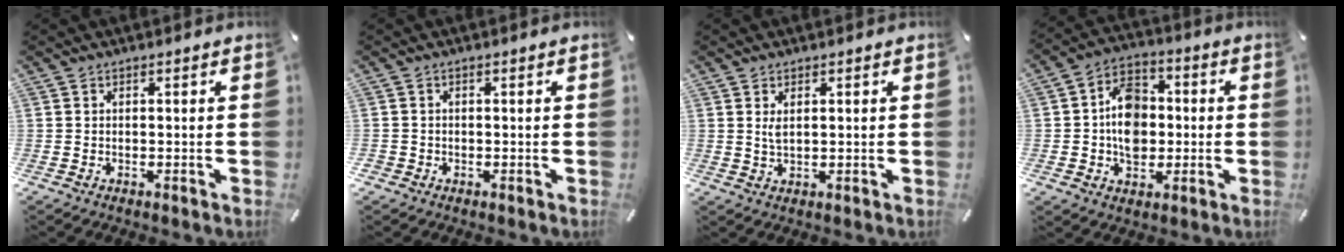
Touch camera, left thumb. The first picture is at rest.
{"total": 1.1, "force": [-0.4, 1.0, 0.1], "torque": [0.000, 0.003, -0.010]}
{"total": 2.3, "force": [0.9, 0.8, 2.0], "torque": [-0.042, 0.002, 0.015]}
{"total": 10.9, "force": [-0.8, 8.7, 6.4], "torque": [-0.109, 0.019, -0.010]}